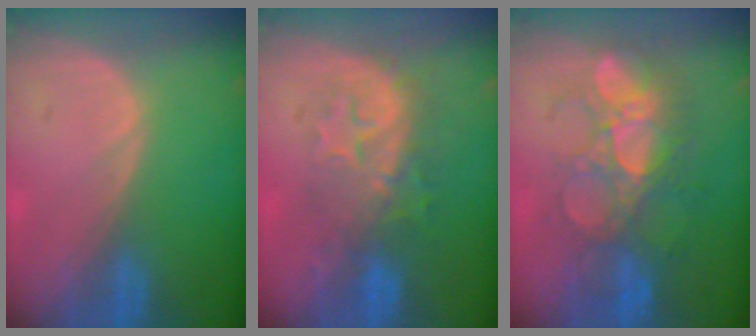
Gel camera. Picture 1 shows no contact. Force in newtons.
{"total": 8.0, "press": 7.8, "slide": 1.7}
{"total": 9.1, "press": 8.8, "slide": 2.1}